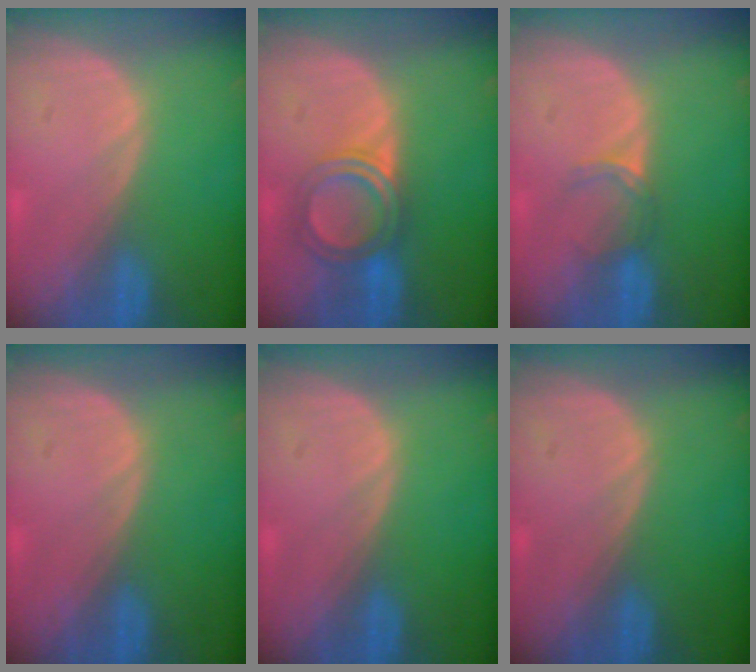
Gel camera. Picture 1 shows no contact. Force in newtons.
{"total": 5.1, "press": 5.1, "slide": 0.3}
{"total": 2.5, "press": 2.0, "slide": 1.4}
{"total": 0.0}
{"total": 0.0}
{"total": 0.0}